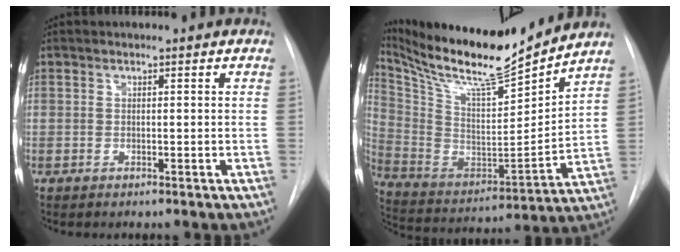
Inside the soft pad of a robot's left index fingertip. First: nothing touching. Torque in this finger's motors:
{"motor_torque": [0.79, -1.10, 0.11, 0.08]}